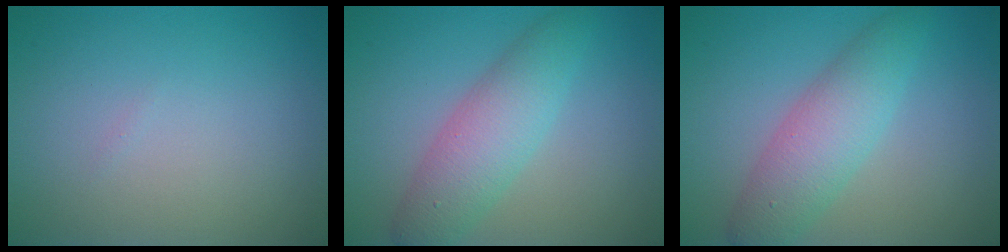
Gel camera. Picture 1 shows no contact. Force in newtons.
{"total": 4.8, "press": 4.8, "slide": 0.1}
{"total": 4.8, "press": 4.8, "slide": 0.1}